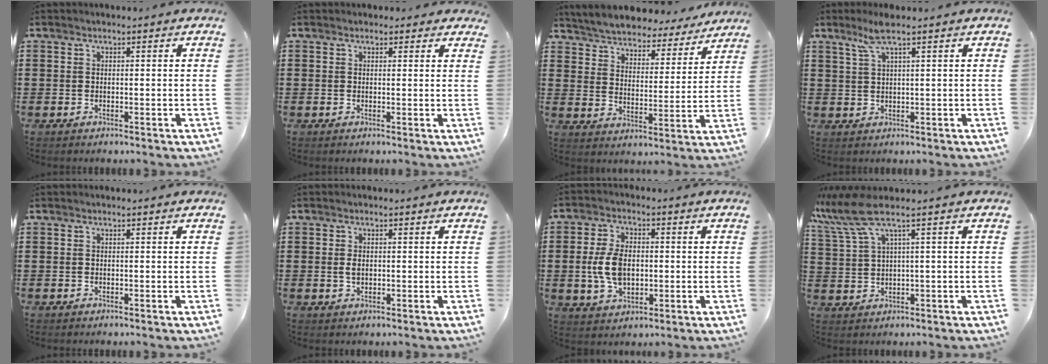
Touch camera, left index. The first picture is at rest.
{"total": 1.3, "force": [0.9, 1.0, 0.3], "torque": [-0.001, 0.005, 0.014]}
{"total": 4.9, "force": [4.9, 0.1, 0.0], "torque": [-0.030, -0.041, 0.082]}
{"total": 4.2, "force": [2.5, 0.1, 3.4], "torque": [-0.073, 0.001, 0.043]}
{"total": 0.0}
{"total": 1.7, "force": [0.1, 1.0, 1.4], "torque": [-0.030, 0.005, 0.001]}
{"total": 7.3, "force": [-0.2, 4.5, 5.7], "torque": [-0.142, 0.002, -0.013]}
{"total": 5.8, "force": [2.6, 0.9, 5.0], "torque": [-0.130, -0.018, 0.038]}